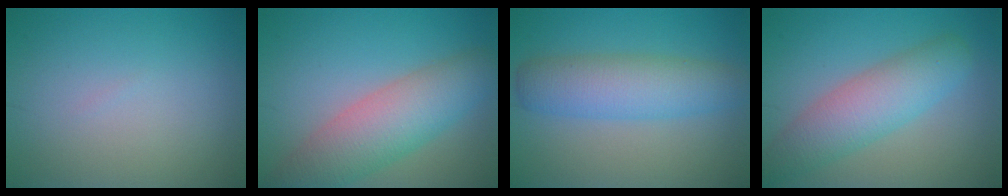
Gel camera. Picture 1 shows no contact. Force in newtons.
{"total": 7.0, "press": 6.9, "slide": 0.5}
{"total": 5.6, "press": 5.6, "slide": 0.2}
{"total": 5.6, "press": 5.6, "slide": 0.3}